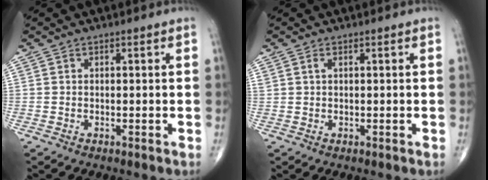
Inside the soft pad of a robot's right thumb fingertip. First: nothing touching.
{"total": 0.7, "force": [0.4, 0.3, 0.5], "torque": [-0.012, 0.006, 0.008]}